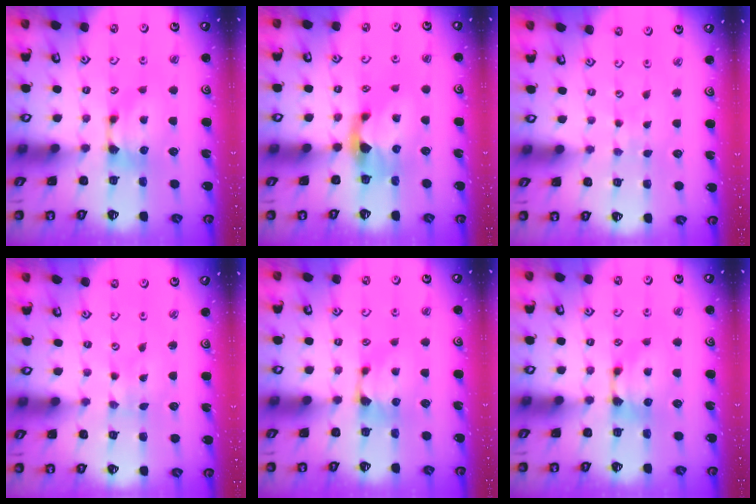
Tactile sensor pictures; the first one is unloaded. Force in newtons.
{"total": 2.2, "press": 1.9, "slide": 1.2}
{"total": 5.3, "press": 5.2, "slide": 0.2}
{"total": 5.9, "press": 5.9, "slide": 0.5}
{"total": 0.0}
{"total": 0.0}